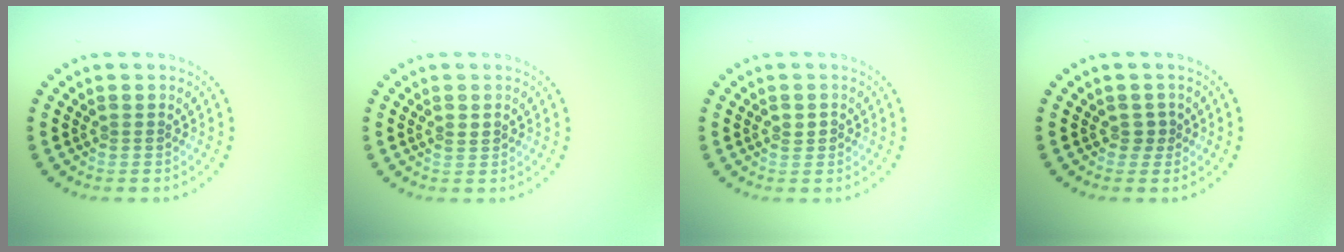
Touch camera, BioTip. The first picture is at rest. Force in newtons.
{"total": 0.8, "press": 0.8, "slide": 0.1}
{"total": 1.1, "press": 1.0, "slide": 0.5}
{"total": 1.1, "press": 0.9, "slide": 0.7}